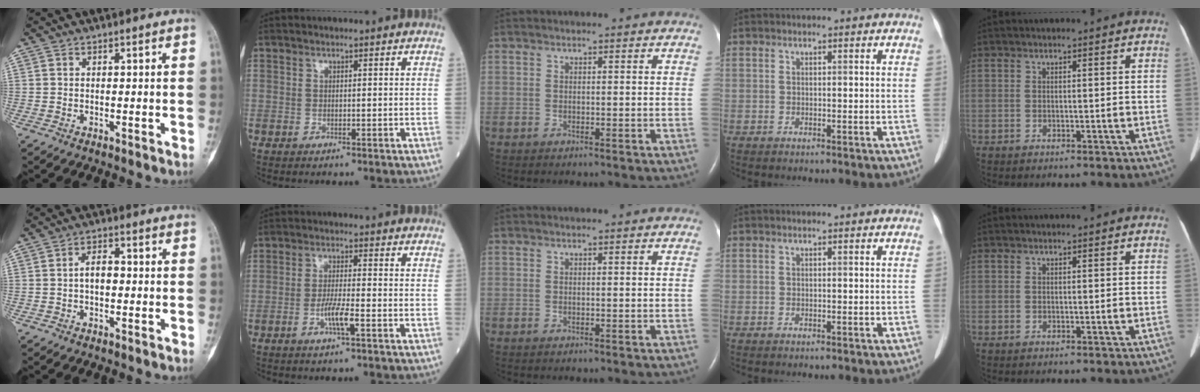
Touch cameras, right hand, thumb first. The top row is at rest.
{"thumb": {"total": 4.0, "force": [-0.1, 2.3, 3.2], "torque": [-0.049, 0.014, -0.006]}, "index": {"total": 4.2, "force": [-1.8, 0.0, 3.8], "torque": [-0.076, -0.005, -0.036]}}